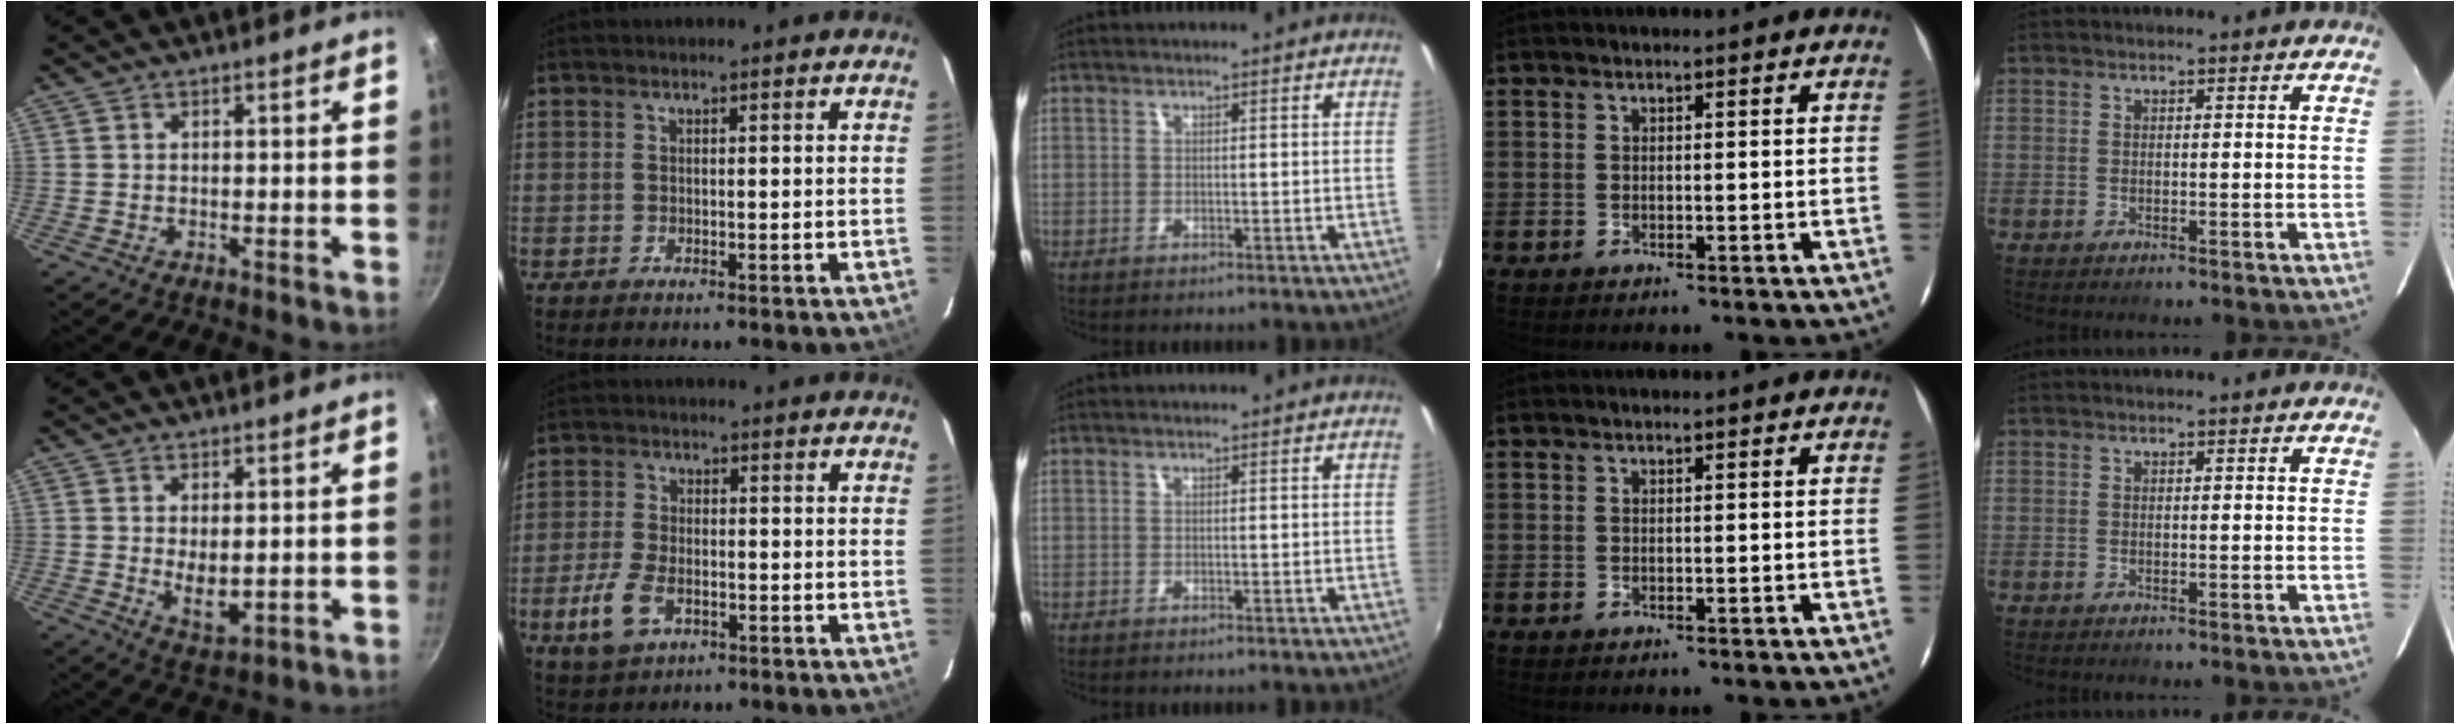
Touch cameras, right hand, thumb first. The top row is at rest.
{"thumb": {"total": 5.6, "force": [0.2, 2.8, 4.9], "torque": [-0.076, -0.013, 0.018]}, "index": {"total": 7.4, "force": [-3.2, 4.2, 5.2], "torque": [-0.124, -0.005, -0.057]}}